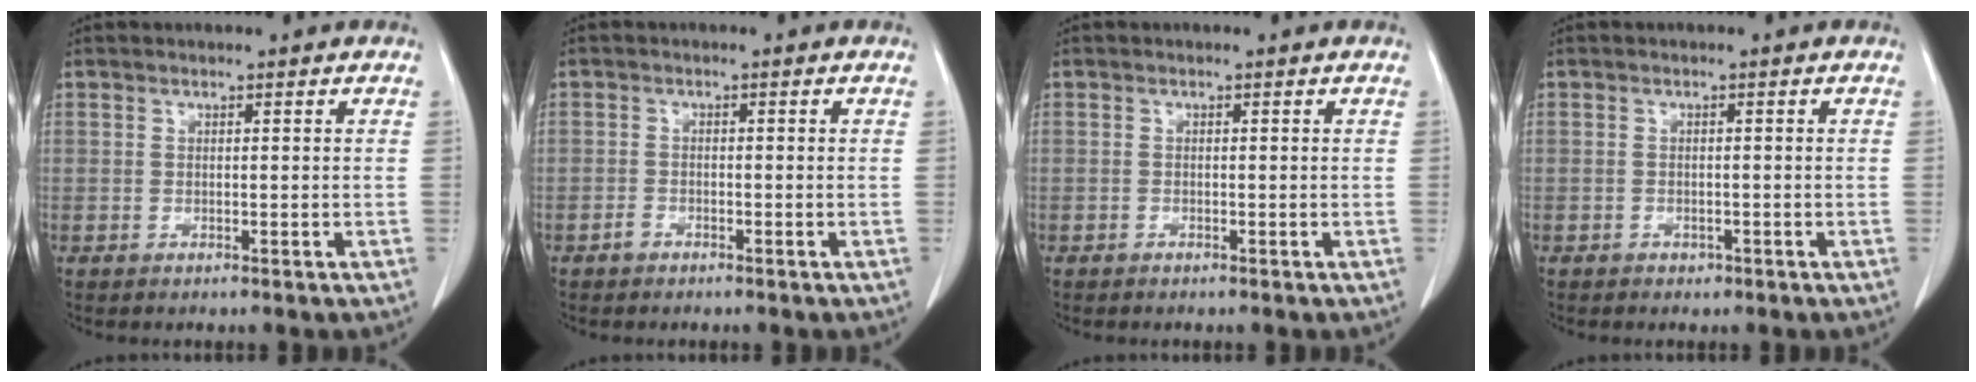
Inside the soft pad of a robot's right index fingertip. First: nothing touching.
{"total": 1.2, "force": [-0.9, 0.8, 0.3], "torque": [-0.007, 0.002, -0.018]}
{"total": 0.0}
{"total": 1.1, "force": [-0.7, 0.8, 0.2], "torque": [-0.006, 0.002, -0.009]}